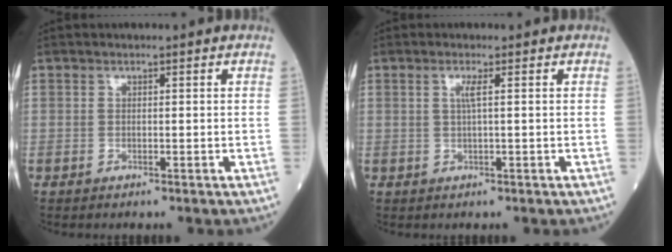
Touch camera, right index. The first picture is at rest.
{"total": 1.5, "force": [0.4, -0.3, 1.4], "torque": [-0.031, 0.001, 0.005]}